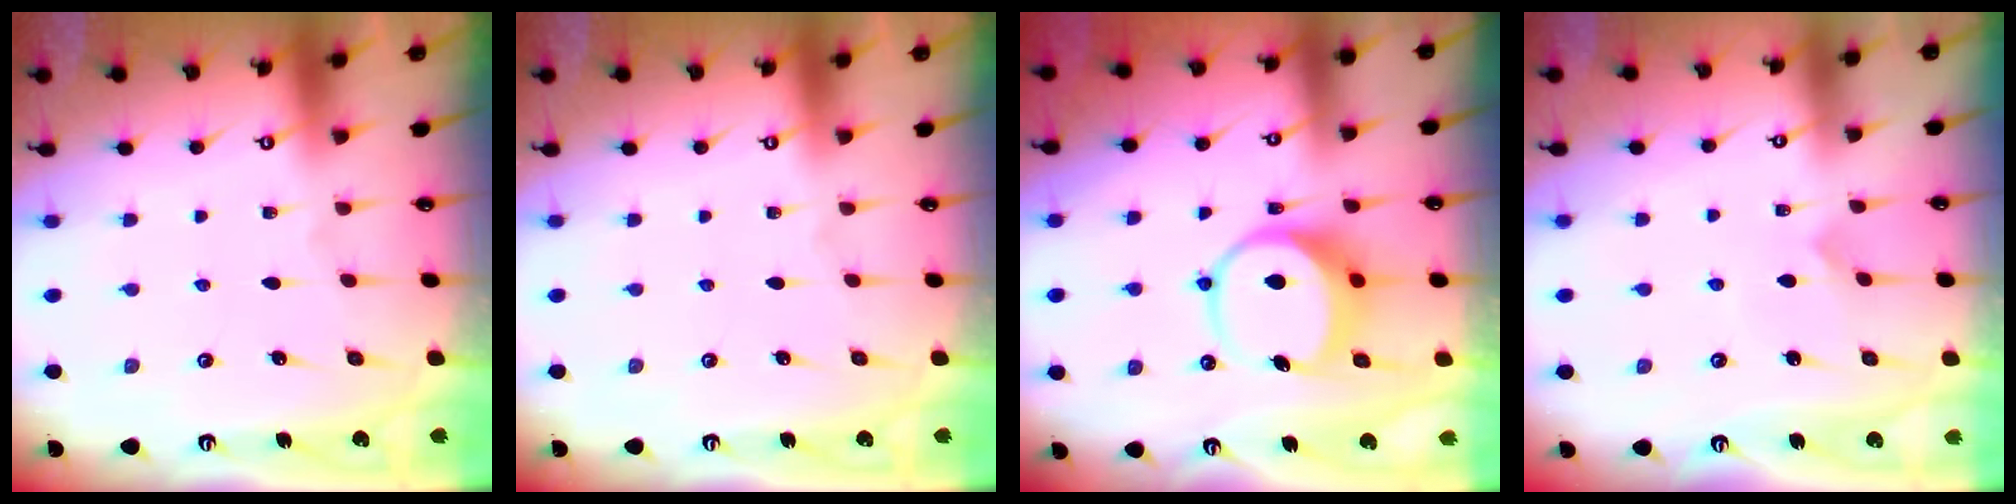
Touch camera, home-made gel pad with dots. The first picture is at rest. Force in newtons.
{"total": 0.0}
{"total": 8.2, "press": 8.1, "slide": 1.1}
{"total": 2.8, "press": 2.8, "slide": 0.3}